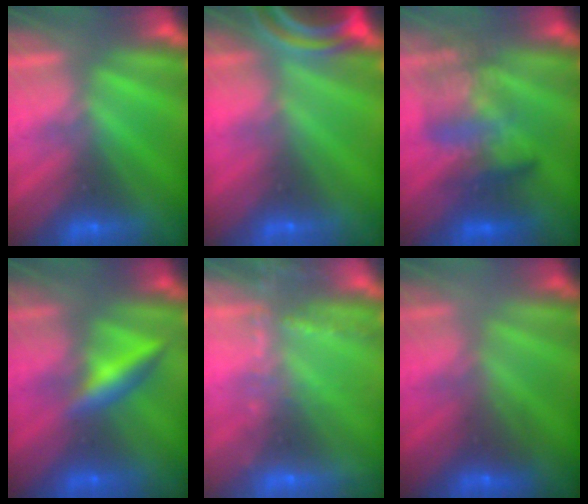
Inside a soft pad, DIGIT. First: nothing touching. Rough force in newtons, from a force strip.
{"total": 7.0}
{"total": 3.8}
{"total": 2.4}
{"total": 7.2}
{"total": 2.0}